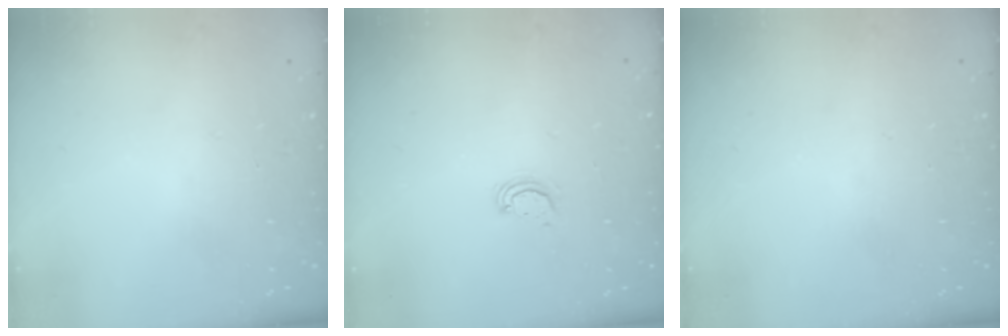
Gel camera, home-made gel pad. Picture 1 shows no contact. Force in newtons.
{"total": 2.2, "press": 2.2, "slide": 0.3}
{"total": 0.0}